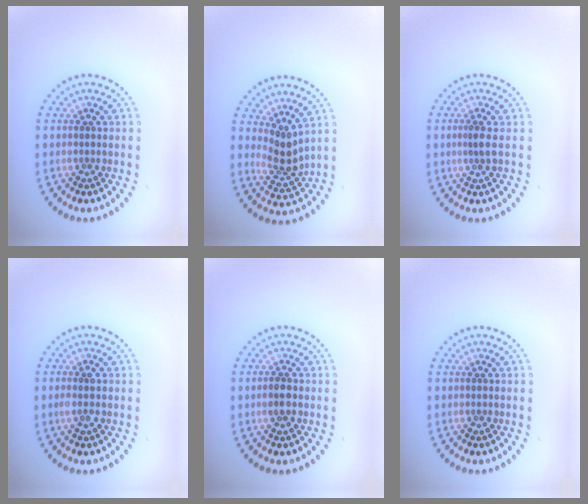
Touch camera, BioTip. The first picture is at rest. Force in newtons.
{"total": 2.5, "press": 1.8, "slide": 1.7}
{"total": 1.1, "press": 0.7, "slide": 0.8}
{"total": 1.0, "press": 1.0, "slide": 0.4}
{"total": 1.3, "press": 1.3, "slide": 0.2}
{"total": 0.0}